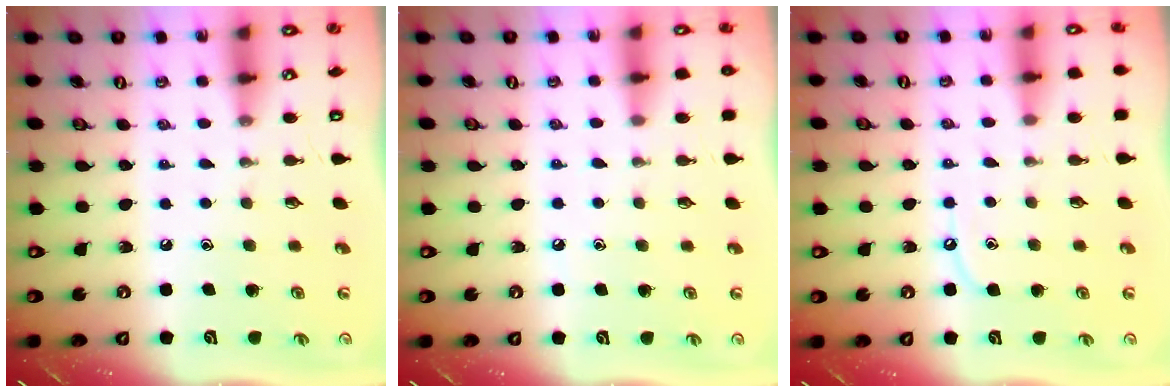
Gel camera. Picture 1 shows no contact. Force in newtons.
{"total": 3.6, "press": 3.6, "slide": 0.5}
{"total": 4.0, "press": 4.0, "slide": 0.4}